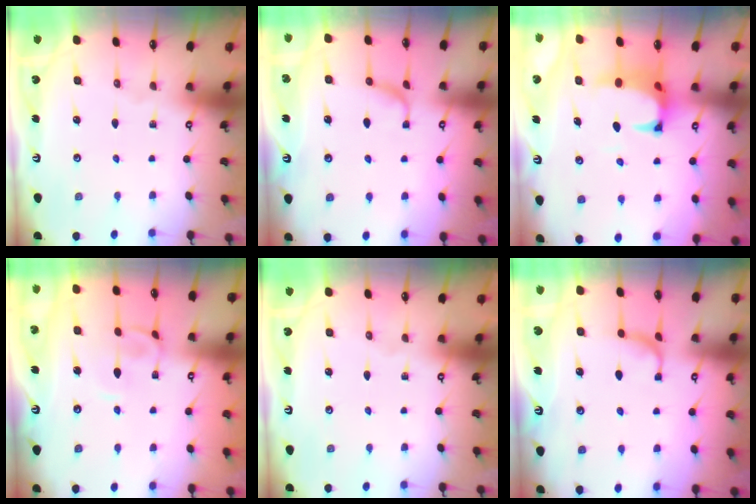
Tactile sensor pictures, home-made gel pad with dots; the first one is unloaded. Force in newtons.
{"total": 1.2, "press": 1.0, "slide": 0.6}
{"total": 1.3, "press": 0.8, "slide": 1.0}
{"total": 2.5, "press": 2.4, "slide": 0.8}
{"total": 0.0}
{"total": 1.4, "press": 1.2, "slide": 0.6}